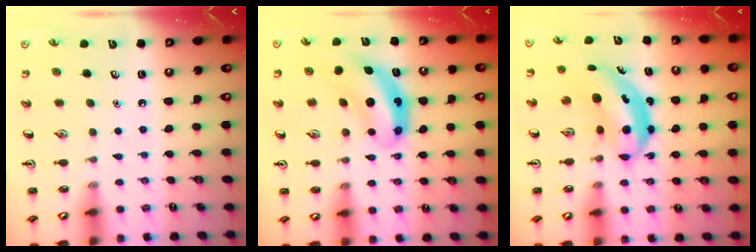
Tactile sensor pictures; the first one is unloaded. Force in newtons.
{"total": 8.4, "press": 8.1, "slide": 2.2}
{"total": 6.0, "press": 5.8, "slide": 1.7}